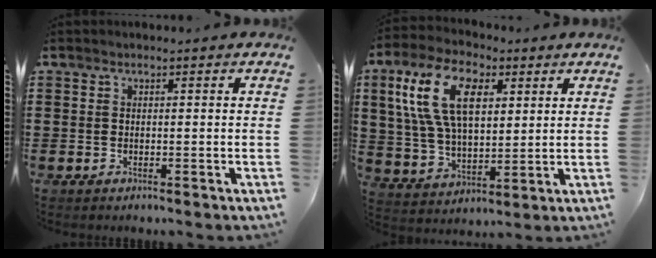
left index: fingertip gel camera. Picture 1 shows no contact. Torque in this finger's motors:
{"motor_torque": [1.04, -0.34, 0.68, 0.21]}